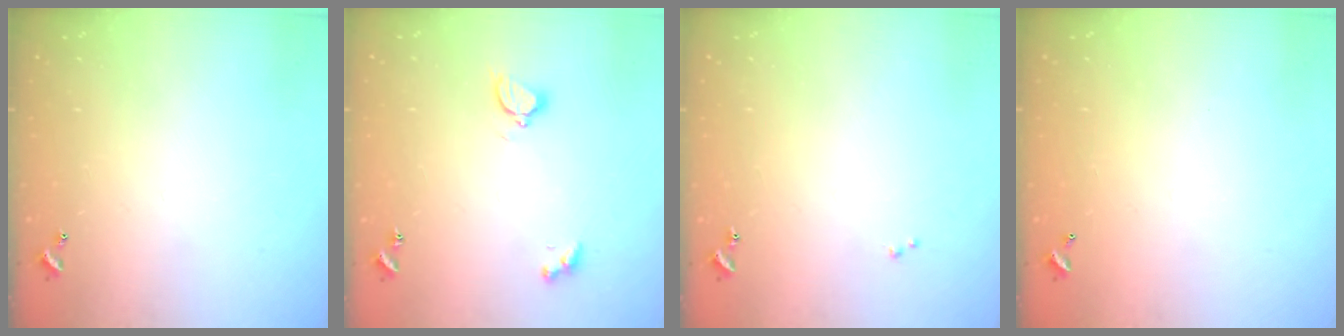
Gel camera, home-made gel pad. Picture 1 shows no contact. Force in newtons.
{"total": 2.8, "press": 2.7, "slide": 0.6}
{"total": 0.0}
{"total": 2.9, "press": 2.9, "slide": 0.1}